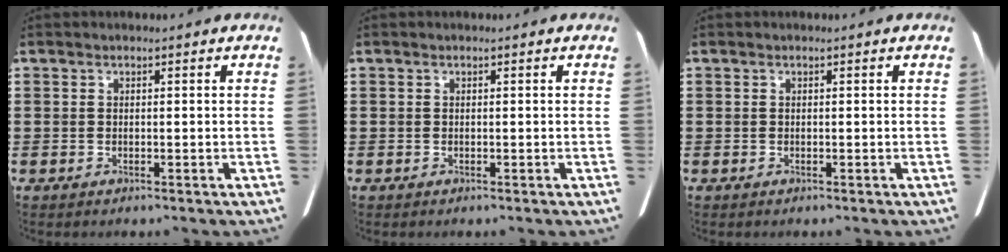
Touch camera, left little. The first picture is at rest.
{"total": 0.0}
{"total": 0.0}